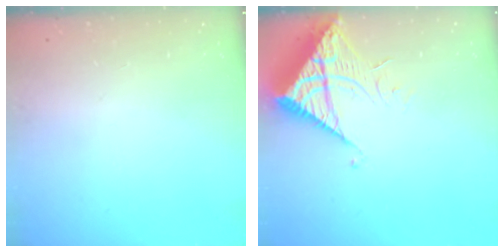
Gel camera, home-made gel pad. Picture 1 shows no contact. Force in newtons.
{"total": 9.1, "press": 9.1, "slide": 0.9}